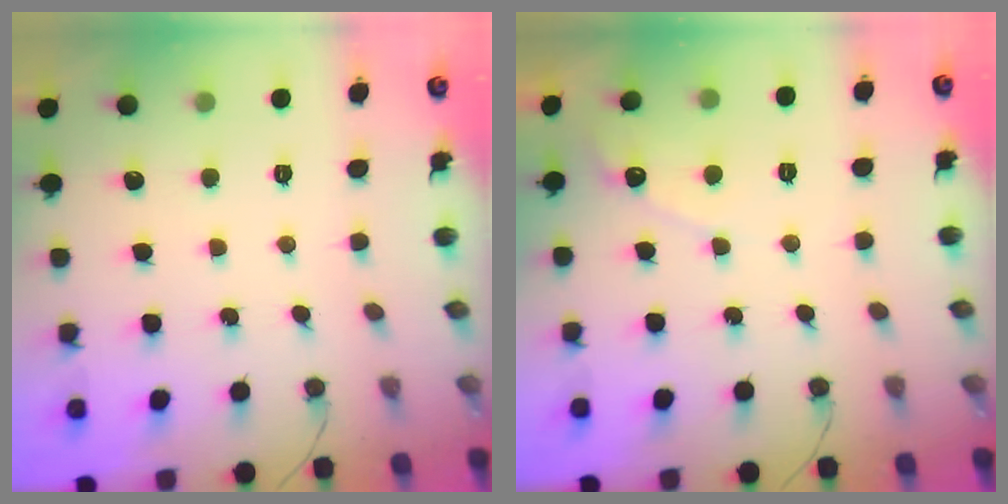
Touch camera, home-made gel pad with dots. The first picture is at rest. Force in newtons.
{"total": 4.1, "press": 4.1, "slide": 0.3}